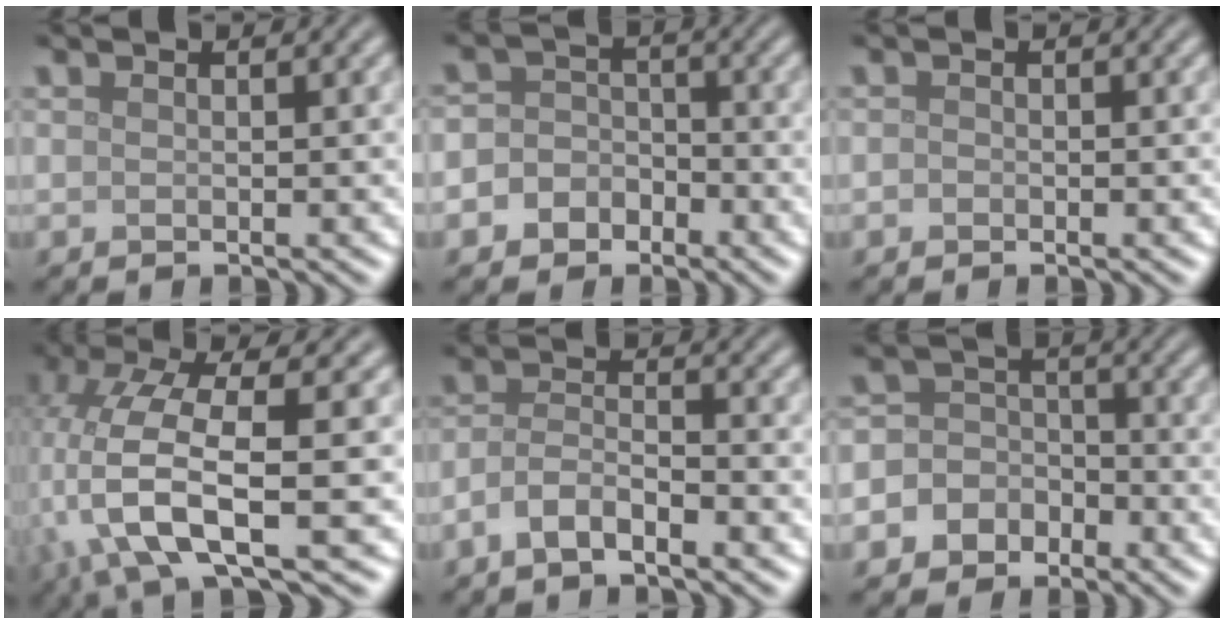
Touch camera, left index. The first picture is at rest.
{"total": 4.9, "force": [-2.2, 4.3, 0.9], "torque": [0.012, 0.010, -0.060]}
{"total": 0.5, "force": [-0.2, 0.4, 0.1], "torque": [-0.002, -0.003, -0.006]}
{"total": 8.9, "force": [-2.2, 3.1, 8.1], "torque": [-0.175, -0.003, -0.043]}
{"total": 3.0, "force": [-2.0, 1.0, 2.0], "torque": [-0.043, 0.007, -0.046]}
{"total": 6.8, "force": [-3.0, 6.1, 1.1], "torque": [-0.009, 0.012, -0.075]}